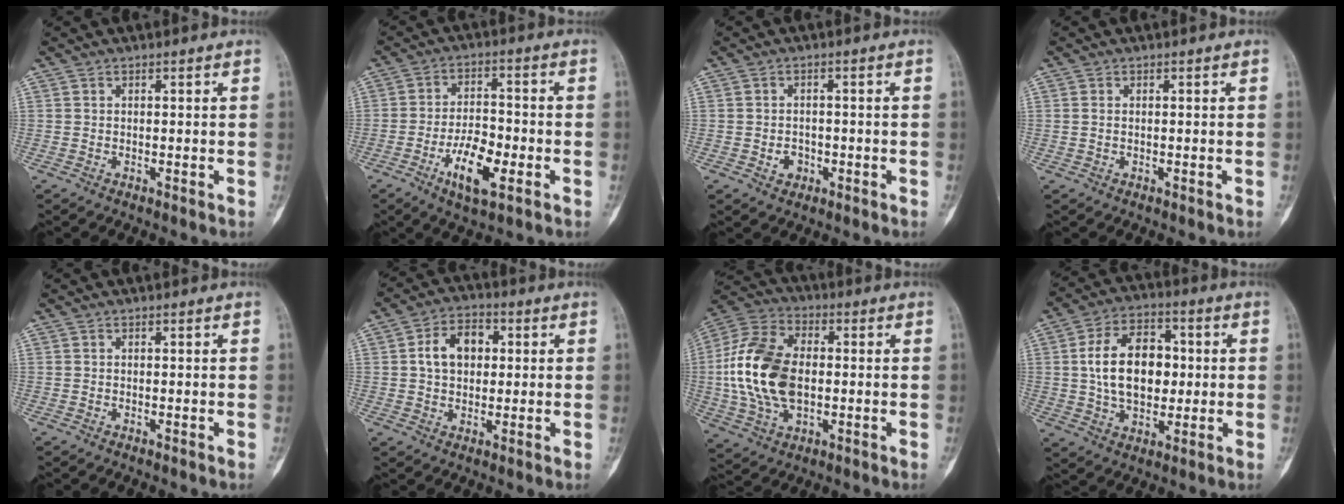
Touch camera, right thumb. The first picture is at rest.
{"total": 9.7, "force": [-3.9, 4.0, 8.0], "torque": [-0.136, 0.017, -0.067]}
{"total": 2.8, "force": [-0.9, 2.3, 1.2], "torque": [-0.004, 0.007, -0.011]}
{"total": 0.9, "force": [0.1, 0.6, 0.6], "torque": [-0.017, 0.002, 0.006]}
{"total": 0.0}
{"total": 8.4, "force": [1.4, 6.0, 5.8], "torque": [-0.076, 0.014, 0.018]}
{"total": 18.6, "force": [-0.2, 11.5, 14.7], "torque": [-0.295, 0.014, -0.002]}
{"total": 14.5, "force": [1.2, 9.4, 11.0], "torque": [-0.156, 0.011, 0.019]}